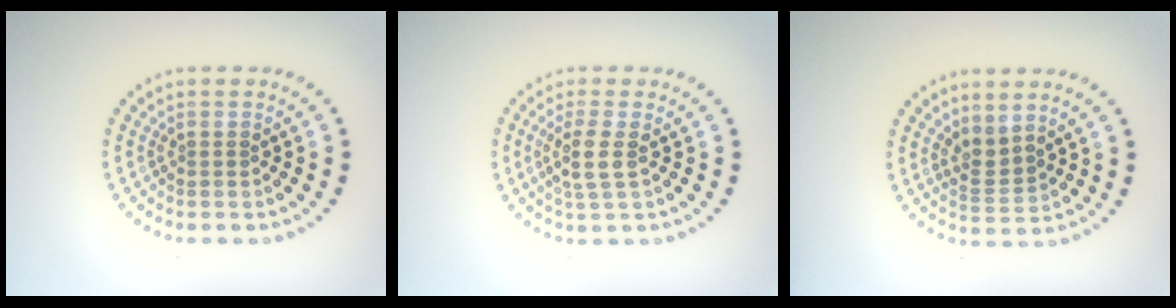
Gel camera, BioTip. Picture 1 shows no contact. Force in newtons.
{"total": 2.4, "press": 2.0, "slide": 1.4}
{"total": 2.3, "press": 1.5, "slide": 1.7}